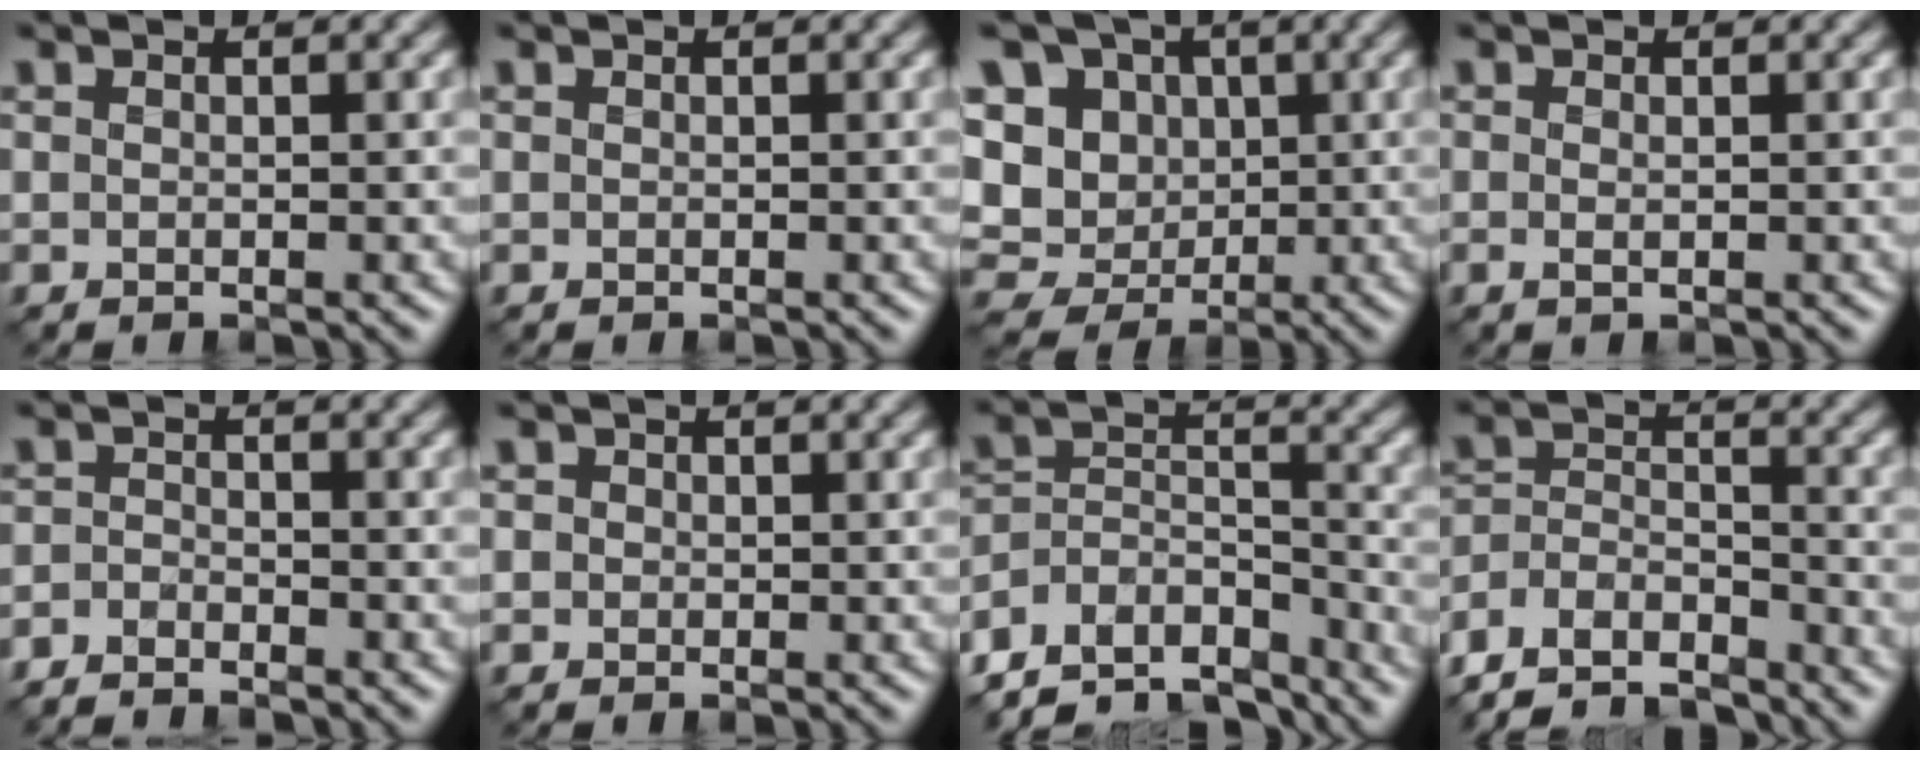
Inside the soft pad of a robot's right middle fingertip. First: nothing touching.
{"total": 0.0}
{"total": 11.9, "force": [1.8, 10.6, 5.0], "torque": [-0.127, 0.025, 0.013]}
{"total": 0.9, "force": [-0.1, 0.3, 0.8], "torque": [-0.021, 0.000, -0.002]}
{"total": 2.5, "force": [-2.4, 0.5, 0.3], "torque": [-0.006, 0.001, -0.054]}
{"total": 1.2, "force": [0.2, 1.1, 0.4], "torque": [0.004, 0.006, -0.006]}
{"total": 10.7, "force": [-9.2, 4.3, 3.3], "torque": [-0.059, 0.024, -0.145]}
{"total": 7.9, "force": [-6.9, 2.9, 2.7], "torque": [-0.054, 0.002, -0.136]}